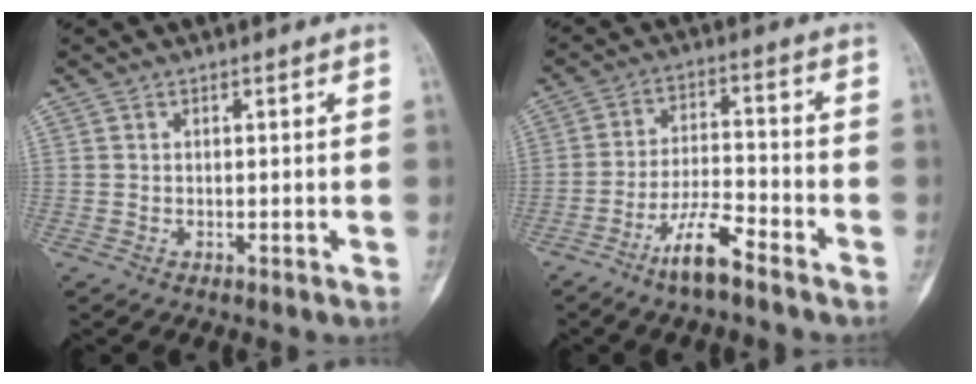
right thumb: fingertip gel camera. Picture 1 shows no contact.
{"total": 8.8, "force": [-6.2, 1.9, 6.0], "torque": [-0.113, 0.041, -0.117]}